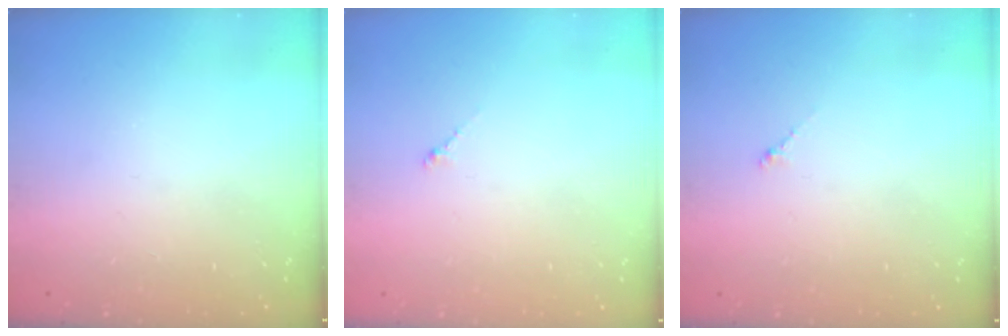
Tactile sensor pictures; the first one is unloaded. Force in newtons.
{"total": 0.8, "press": 0.6, "slide": 0.4}
{"total": 0.8, "press": 0.6, "slide": 0.4}